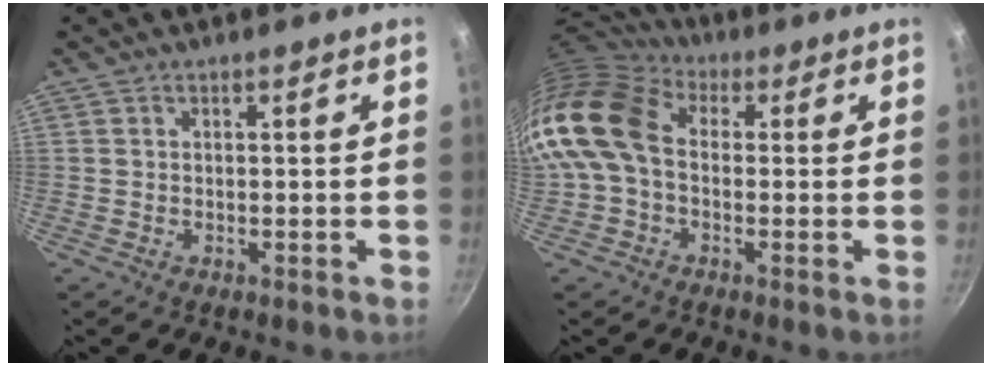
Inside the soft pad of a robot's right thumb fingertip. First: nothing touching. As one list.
[{"total": 13.2, "force": [-0.3, 9.7, 9.0], "torque": [-0.162, 0.029, -0.026]}]